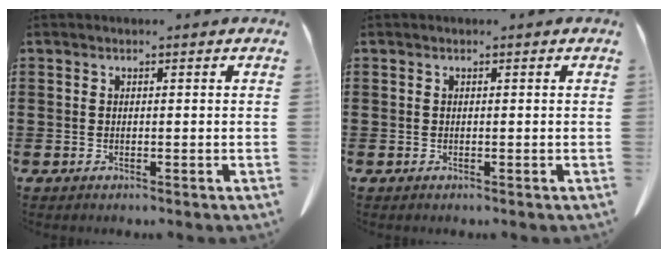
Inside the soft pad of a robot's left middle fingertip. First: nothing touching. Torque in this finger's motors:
{"motor_torque": [0.00, 0.00, 0.00, 0.00]}